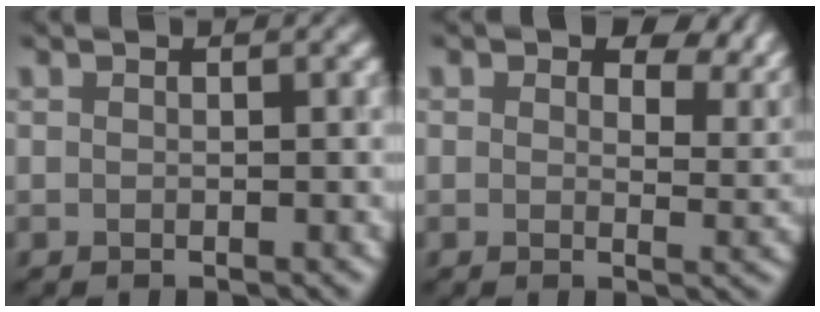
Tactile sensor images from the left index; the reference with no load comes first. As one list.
[{"total": 7.8, "force": [4.9, 4.1, 4.5], "torque": [-0.054, -0.005, 0.070]}]